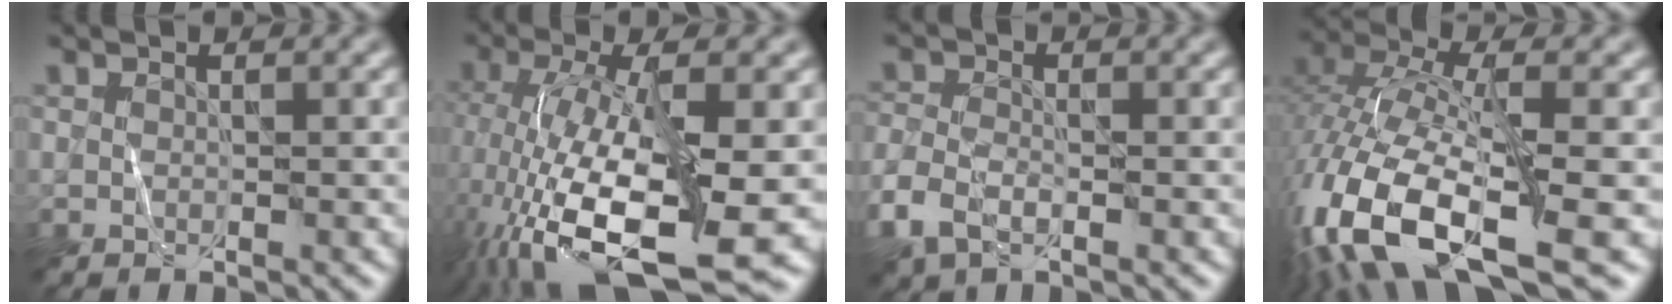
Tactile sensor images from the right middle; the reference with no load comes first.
{"total": 14.6, "force": [-4.7, 5.4, 12.7], "torque": [-0.253, -0.020, -0.077]}
{"total": 4.4, "force": [-2.2, 2.5, 2.8], "torque": [-0.071, -0.006, -0.055]}
{"total": 15.1, "force": [-6.9, 5.9, 12.1], "torque": [-0.267, -0.018, -0.126]}